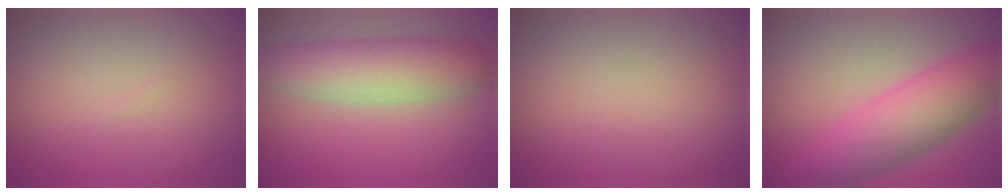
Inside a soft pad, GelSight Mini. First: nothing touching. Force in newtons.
{"total": 6.1, "press": 6.1, "slide": 0.0}
{"total": 0.0}
{"total": 6.9, "press": 6.9, "slide": 0.1}